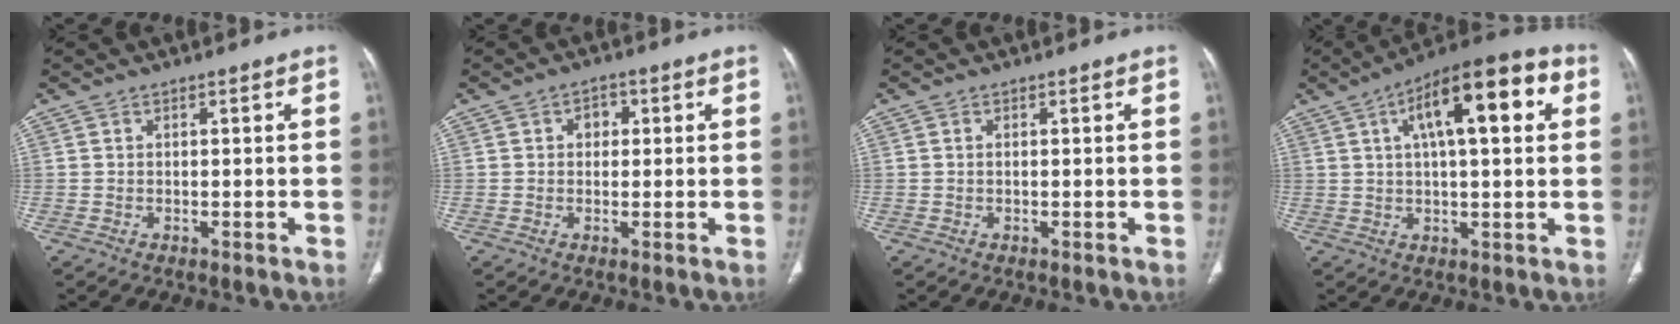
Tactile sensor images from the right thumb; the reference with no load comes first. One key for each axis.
{"total": 2.5, "fx": 0.5, "fy": 2.0, "fz": 1.4, "tx": -0.007, "ty": 0.004, "tz": 0.004}
{"total": 0.0}
{"total": 17.0, "fx": 5.5, "fy": 6.0, "fz": 14.9, "tx": -0.201, "ty": 0.022, "tz": 0.074}